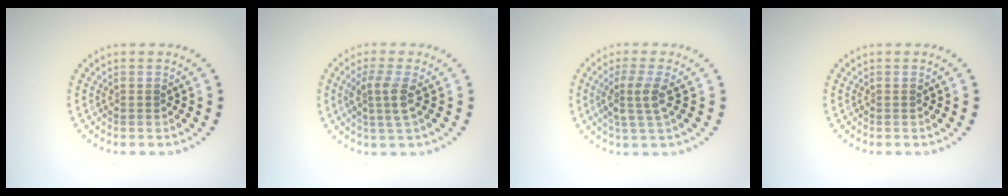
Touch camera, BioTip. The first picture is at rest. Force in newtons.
{"total": 2.6, "press": 2.1, "slide": 1.6}
{"total": 2.7, "press": 2.2, "slide": 1.5}
{"total": 0.0}